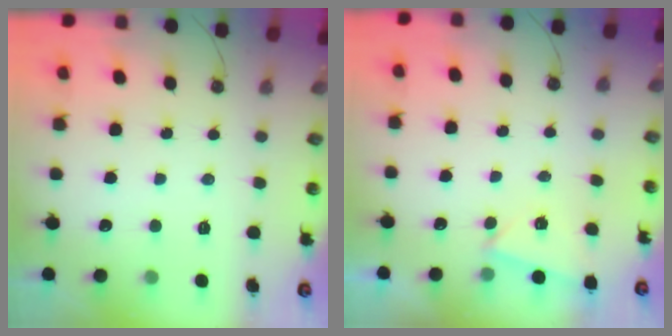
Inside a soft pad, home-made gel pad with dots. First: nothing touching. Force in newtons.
{"total": 2.9, "press": 2.1, "slide": 2.0}